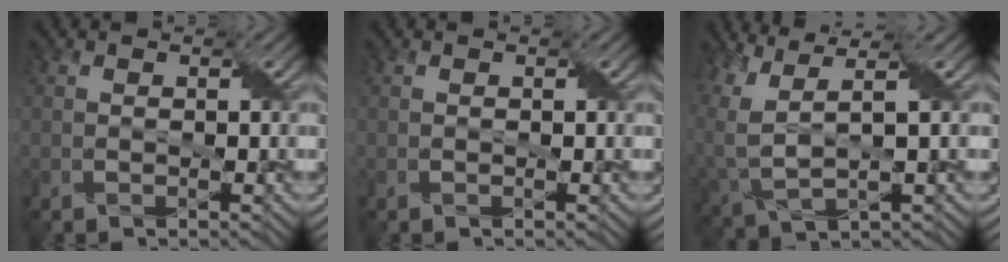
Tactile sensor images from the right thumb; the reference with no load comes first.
{"total": 0.0}
{"total": 6.8, "force": [2.6, 2.5, 5.8], "torque": [-0.160, -0.003, 0.057]}